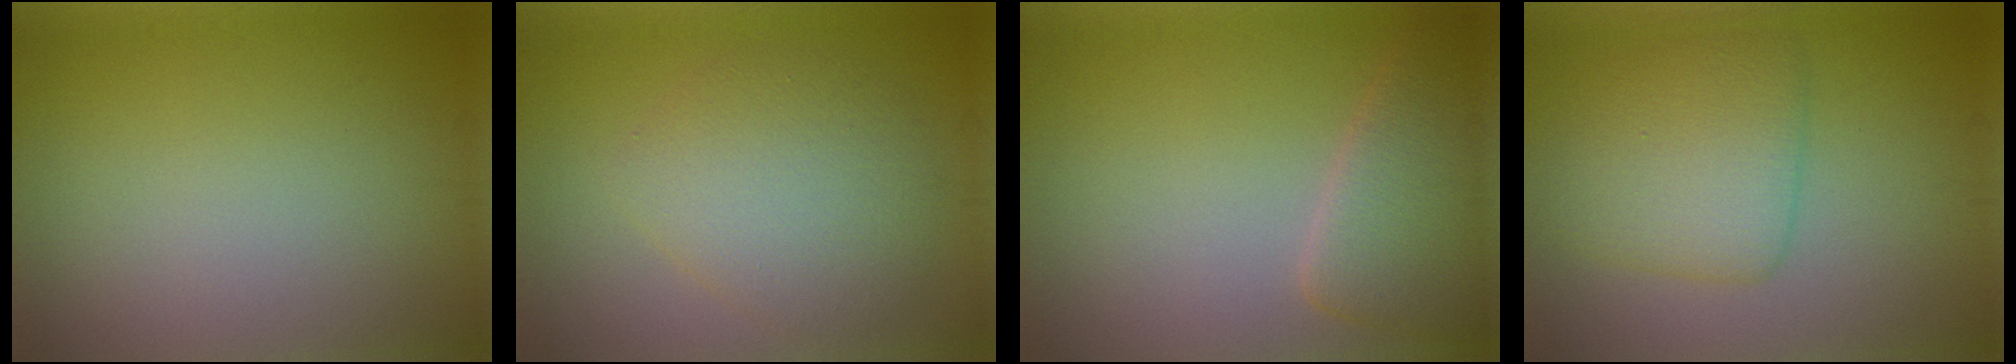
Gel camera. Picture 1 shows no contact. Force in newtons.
{"total": 4.8, "press": 4.8, "slide": 0.2}
{"total": 4.9, "press": 4.9, "slide": 0.4}
{"total": 4.9, "press": 4.9, "slide": 0.2}